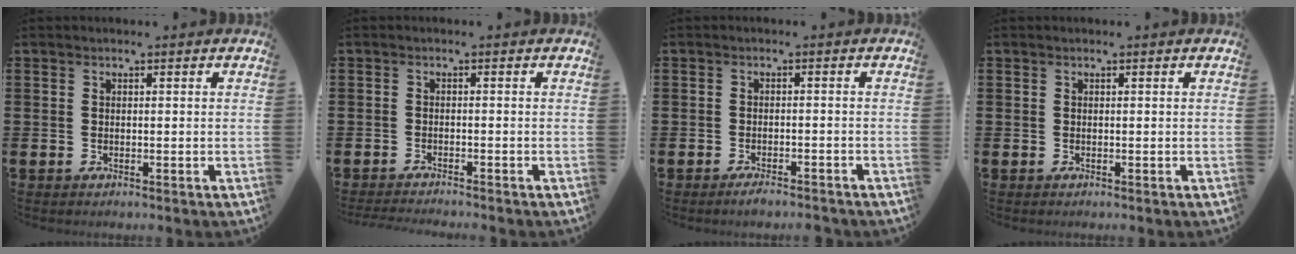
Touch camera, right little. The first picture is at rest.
{"total": 1.3, "force": [-1.2, -0.2, 0.1], "torque": [-0.002, 0.001, -0.025]}
{"total": 1.8, "force": [-1.6, 0.1, 0.9], "torque": [-0.015, 0.002, -0.030]}
{"total": 0.0}